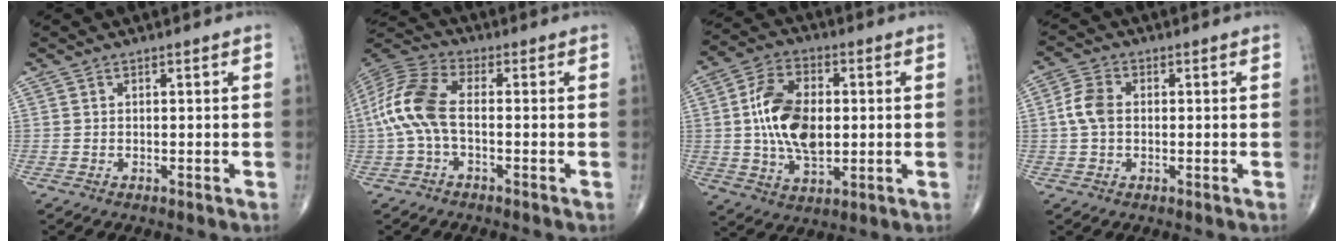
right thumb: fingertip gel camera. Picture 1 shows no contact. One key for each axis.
{"total": 10.9, "fx": -0.9, "fy": 5.3, "fz": 9.5, "tx": -0.219, "ty": 0.029, "tz": -0.027}
{"total": 14.3, "fx": 0.6, "fy": 8.4, "fz": 11.5, "tx": -0.198, "ty": 0.006, "tz": 0.012}
{"total": 4.9, "fx": 0.2, "fy": 3.4, "fz": 3.6, "tx": -0.077, "ty": 0.012, "tz": -0.002}